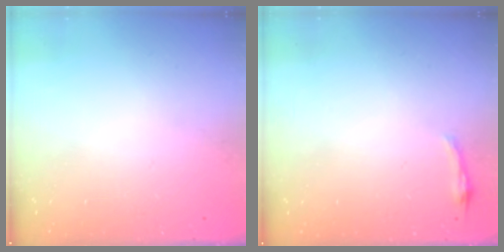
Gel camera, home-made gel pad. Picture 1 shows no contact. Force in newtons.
{"total": 3.1, "press": 3.0, "slide": 0.7}